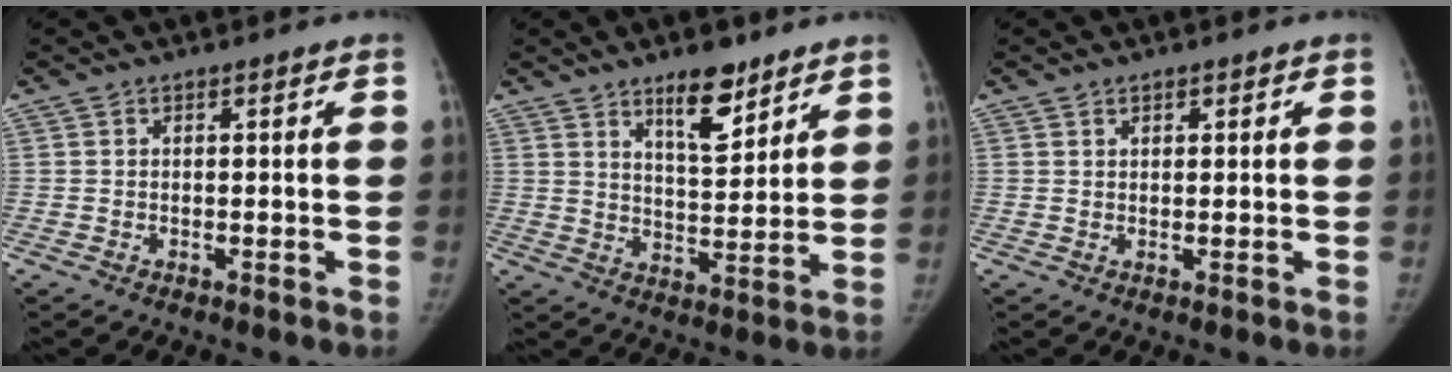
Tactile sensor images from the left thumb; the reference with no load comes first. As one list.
[{"total": 9.2, "force": [6.3, 3.4, 5.8], "torque": [-0.068, -0.046, 0.104]}, {"total": 0.9, "force": [0.6, 0.5, 0.3], "torque": [0.002, -0.003, 0.007]}]